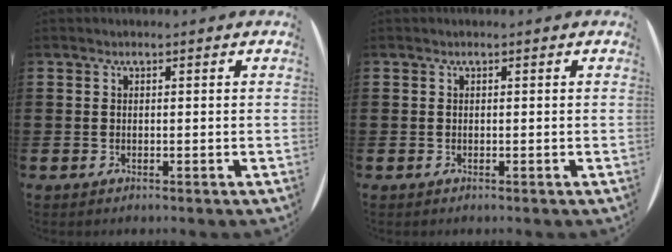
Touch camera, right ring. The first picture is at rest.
{"total": 0.0}